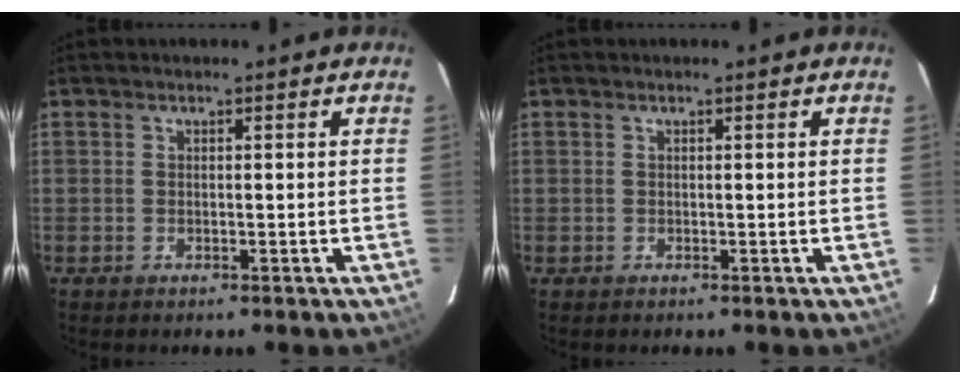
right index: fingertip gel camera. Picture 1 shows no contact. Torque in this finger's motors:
{"motor_torque": [-0.17, 0.13, -0.72, -0.19]}